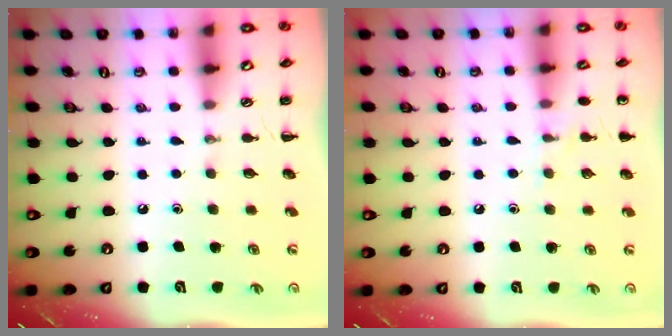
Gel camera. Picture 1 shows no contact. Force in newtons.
{"total": 5.4, "press": 5.2, "slide": 1.7}